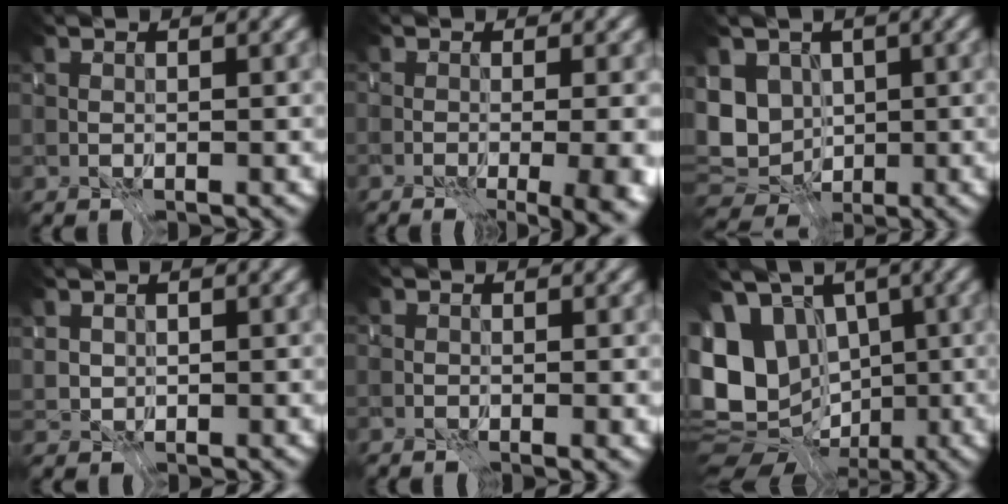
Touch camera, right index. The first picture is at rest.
{"total": 9.0, "force": [-2.5, 4.0, 7.8], "torque": [-0.070, -0.014, -0.001]}
{"total": 4.9, "force": [-1.4, 3.4, 3.3], "torque": [-0.054, -0.018, -0.020]}
{"total": 0.8, "force": [0.2, -0.4, -0.7], "torque": [-0.001, -0.003, 0.027]}
{"total": 0.5, "force": [-0.1, -0.1, 0.5], "torque": [0.005, -0.009, -0.006]}
{"total": 14.0, "force": [-1.7, 10.4, 9.2], "torque": [-0.186, -0.009, -0.039]}